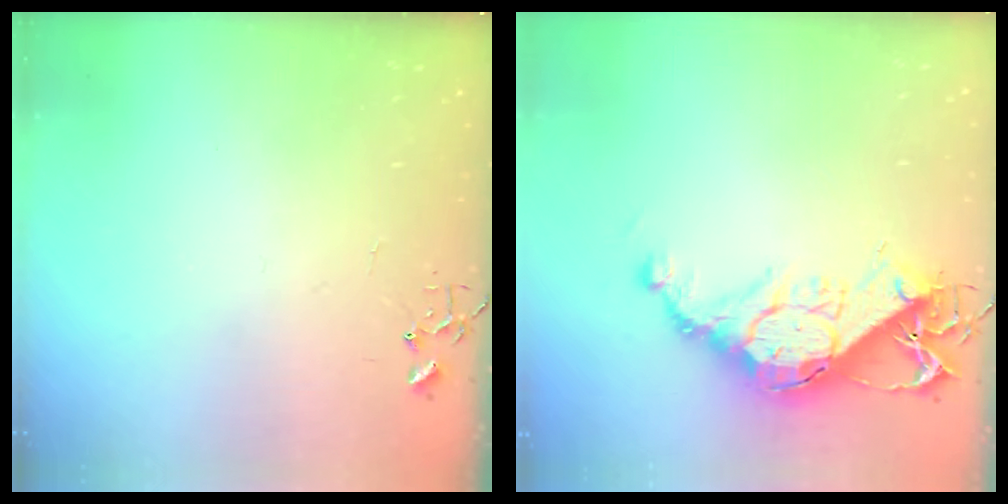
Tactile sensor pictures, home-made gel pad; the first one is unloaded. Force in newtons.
{"total": 15.7, "press": 15.7, "slide": 1.1}